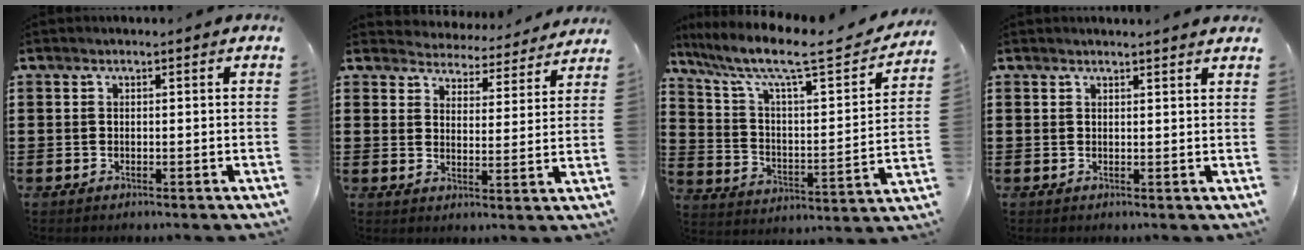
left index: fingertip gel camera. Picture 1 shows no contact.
{"total": 4.3, "force": [4.2, 0.2, -0.4], "torque": [-0.018, -0.037, 0.072]}
{"total": 9.5, "force": [7.1, 1.3, 6.2], "torque": [-0.140, -0.048, 0.109]}
{"total": 1.5, "force": [1.4, -0.1, 0.3], "torque": [-0.008, -0.001, 0.028]}